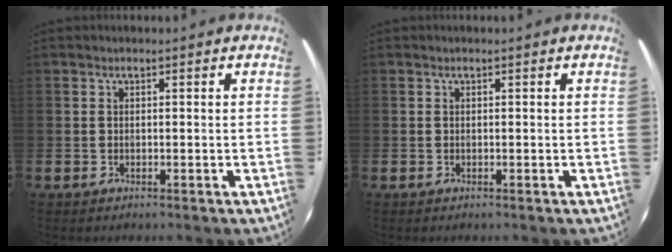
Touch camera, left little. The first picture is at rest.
{"total": 0.0}